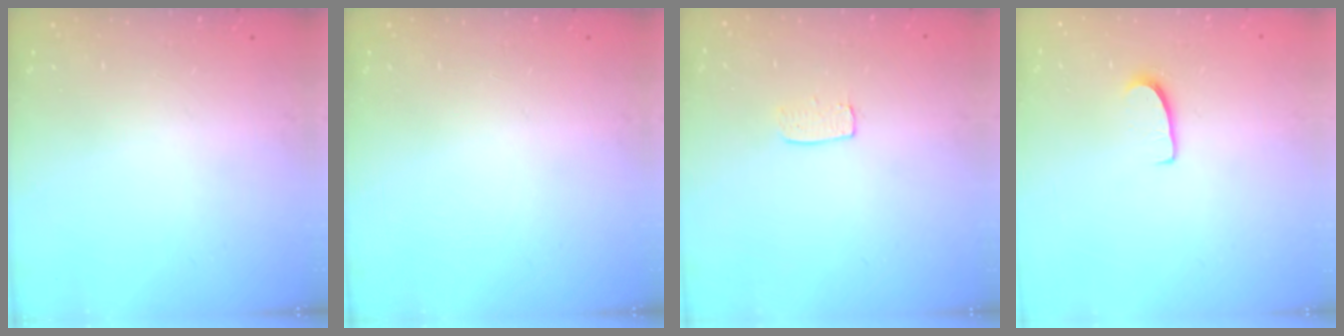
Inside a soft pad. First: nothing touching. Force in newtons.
{"total": 0.0}
{"total": 5.1, "press": 5.1, "slide": 0.4}
{"total": 5.8, "press": 5.7, "slide": 0.5}